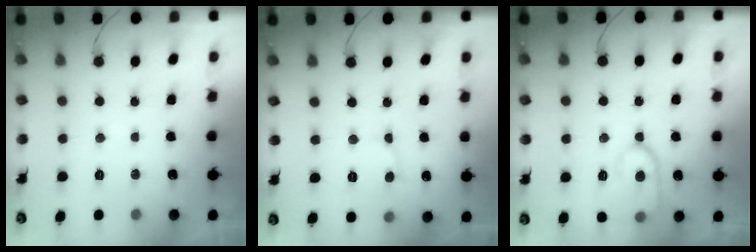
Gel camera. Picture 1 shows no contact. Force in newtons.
{"total": 2.6, "press": 2.6, "slide": 0.1}
{"total": 12.5, "press": 12.5, "slide": 1.3}